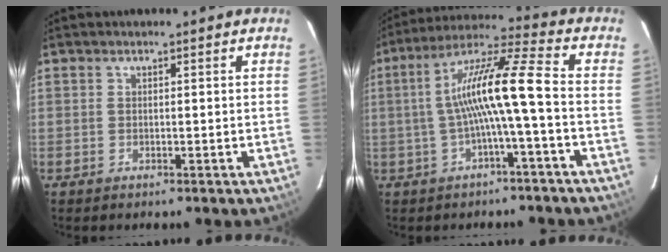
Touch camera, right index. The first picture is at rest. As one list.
[{"total": 11.5, "force": [-1.8, -0.3, 11.4], "torque": [-0.220, 0.019, -0.030]}]